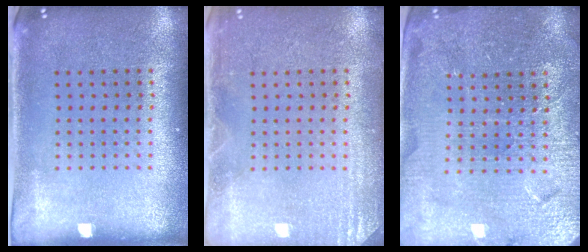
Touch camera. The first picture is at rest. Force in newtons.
{"total": 2.2, "press": 2.1, "slide": 0.3}
{"total": 4.2, "press": 4.0, "slide": 1.3}